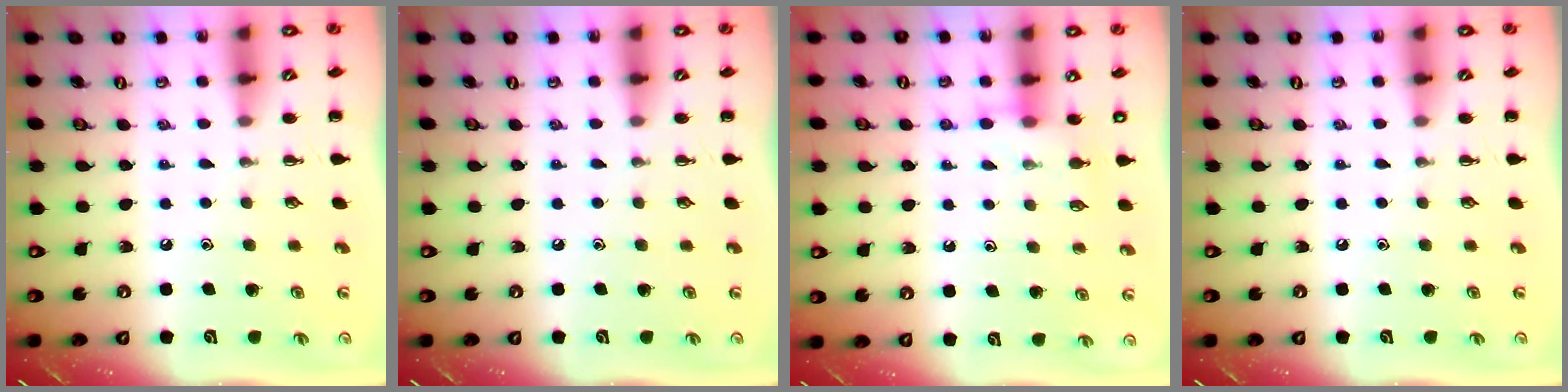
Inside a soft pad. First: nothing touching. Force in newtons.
{"total": 0.0}
{"total": 7.2, "press": 7.2, "slide": 0.4}
{"total": 0.0}